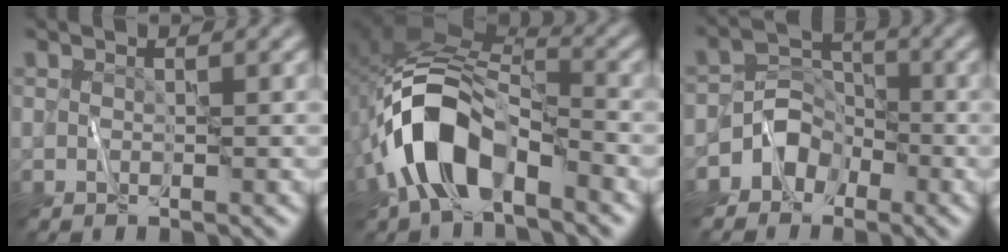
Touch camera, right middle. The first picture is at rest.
{"total": 9.6, "force": [-4.0, 5.3, 6.9], "torque": [-0.135, 0.001, -0.077]}
{"total": 3.5, "force": [-1.9, 2.8, 1.0], "torque": [-0.006, 0.002, -0.041]}